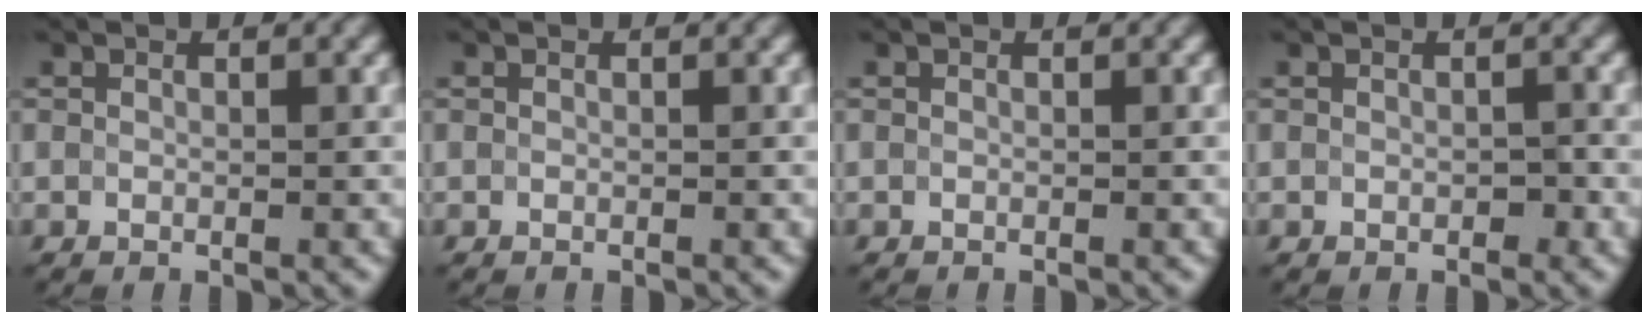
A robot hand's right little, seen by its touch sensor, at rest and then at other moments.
{"total": 0.0}
{"total": 0.0}
{"total": 0.8, "force": [-0.3, 0.6, 0.4], "torque": [-0.007, 0.003, -0.005]}